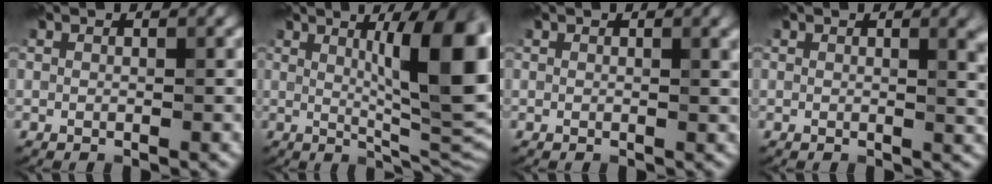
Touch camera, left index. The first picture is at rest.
{"total": 11.3, "force": [2.5, 2.6, 10.7], "torque": [-0.140, -0.003, 0.046]}
{"total": 1.6, "force": [0.9, 0.4, 1.3], "torque": [-0.015, -0.001, 0.015]}
{"total": 3.6, "force": [1.2, 1.4, 3.1], "torque": [-0.030, -0.001, 0.020]}